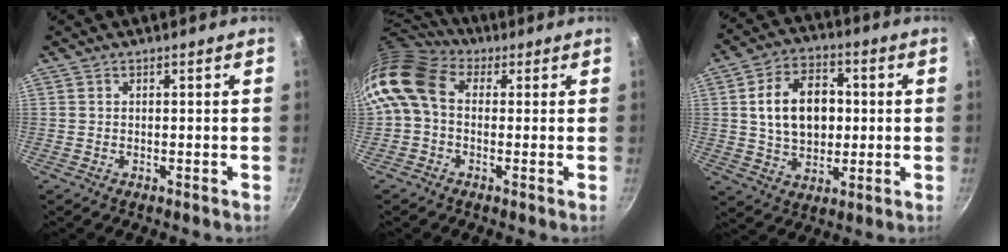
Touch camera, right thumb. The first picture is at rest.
{"total": 10.4, "force": [1.0, 7.8, 6.8], "torque": [-0.129, 0.024, -0.003]}
{"total": 13.8, "force": [1.3, 9.8, 9.7], "torque": [-0.131, 0.011, 0.022]}